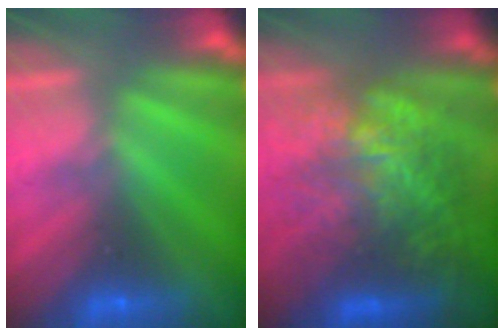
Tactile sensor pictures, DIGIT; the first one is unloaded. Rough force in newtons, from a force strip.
{"total": 5.8}